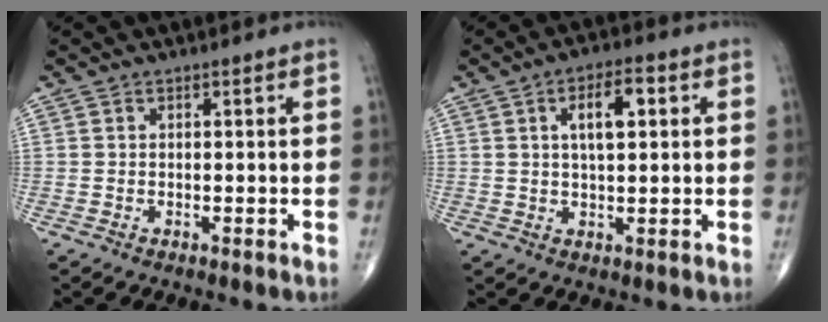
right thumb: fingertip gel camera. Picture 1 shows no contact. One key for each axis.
{"total": 7.3, "fx": 2.0, "fy": 3.0, "fz": 6.3, "tx": -0.094, "ty": 0.005, "tz": 0.030}